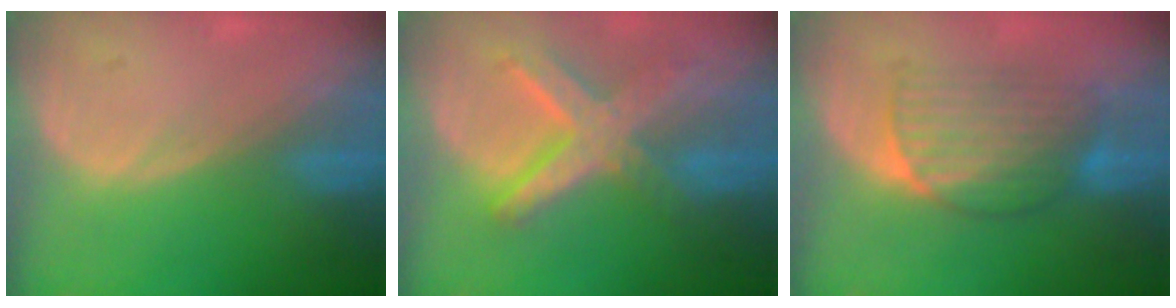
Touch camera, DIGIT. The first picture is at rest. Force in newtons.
{"total": 8.4, "press": 7.2, "slide": 4.3}
{"total": 6.8, "press": 6.7, "slide": 0.9}